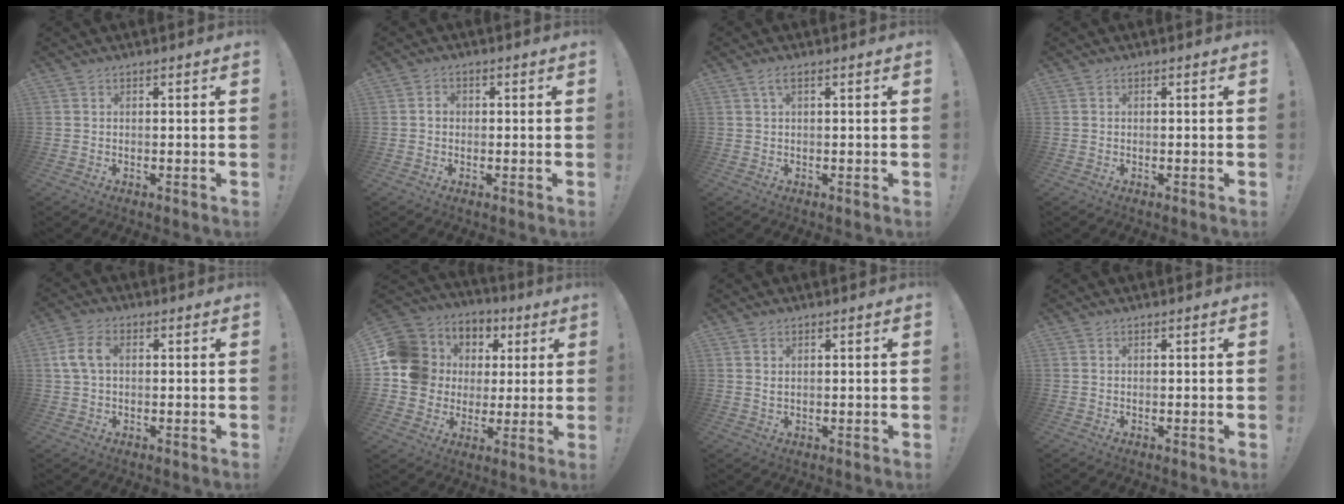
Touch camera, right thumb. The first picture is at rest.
{"total": 2.0, "force": [-0.4, 1.5, 1.2], "torque": [-0.018, 0.006, -0.008]}
{"total": 2.0, "force": [0.6, 0.3, 1.9], "torque": [-0.047, 0.003, 0.011]}
{"total": 0.0}
{"total": 7.4, "force": [1.1, 4.7, 5.6], "torque": [-0.112, 0.009, 0.022]}
{"total": 14.3, "force": [2.5, 13.3, 4.7], "torque": [-0.073, -0.002, 0.080]}
{"total": 1.3, "force": [0.8, 0.5, 0.9], "torque": [-0.011, -0.003, 0.014]}
{"total": 0.0}